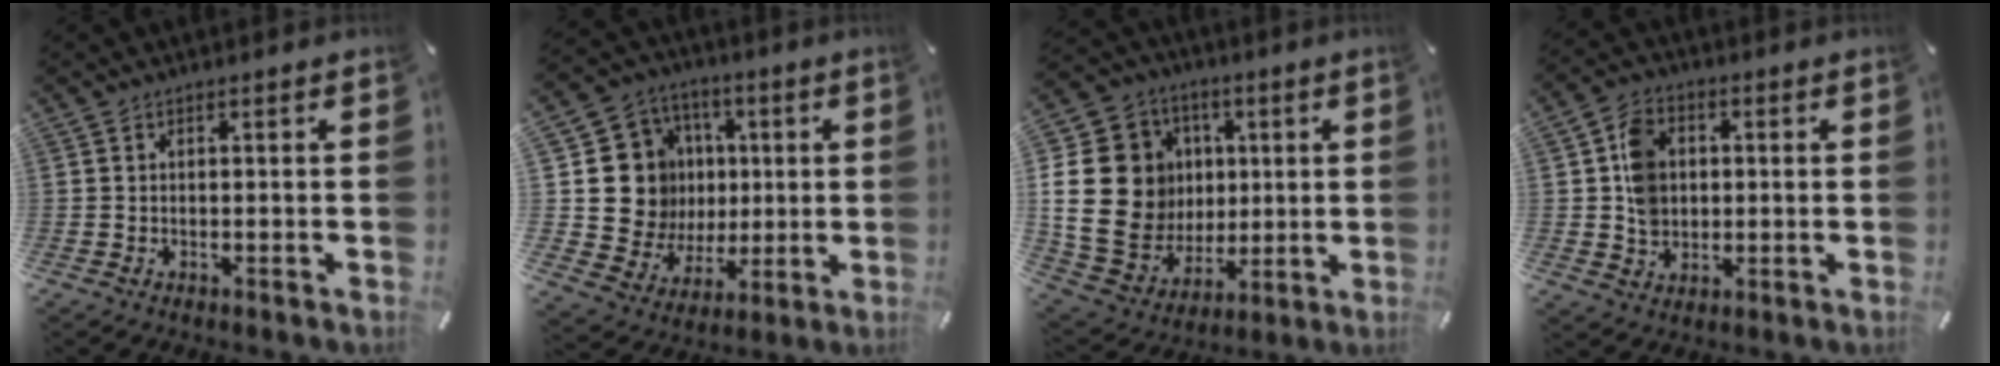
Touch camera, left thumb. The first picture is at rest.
{"total": 15.8, "force": [1.9, 15.2, 3.9], "torque": [-0.059, -0.008, 0.060]}
{"total": 22.0, "force": [3.0, 19.4, 9.9], "torque": [-0.190, -0.008, 0.082]}
{"total": 8.2, "force": [0.7, 7.0, 4.1], "torque": [-0.078, 0.010, 0.016]}